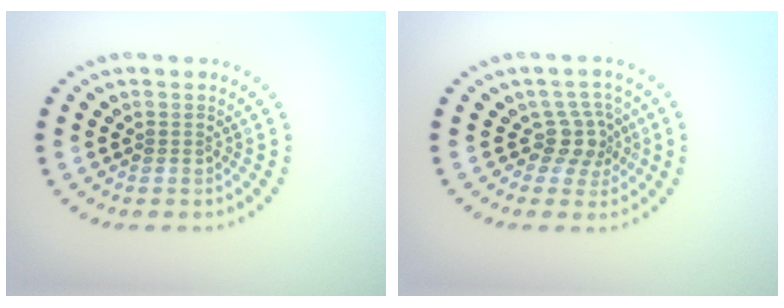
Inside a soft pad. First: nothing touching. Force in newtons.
{"total": 3.0, "press": 2.3, "slide": 1.9}